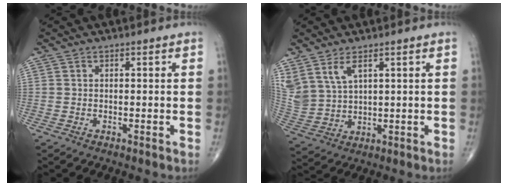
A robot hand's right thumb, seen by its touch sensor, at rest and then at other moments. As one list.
[{"total": 8.9, "force": [5.1, 4.7, 5.6], "torque": [-0.120, -0.017, 0.123]}]